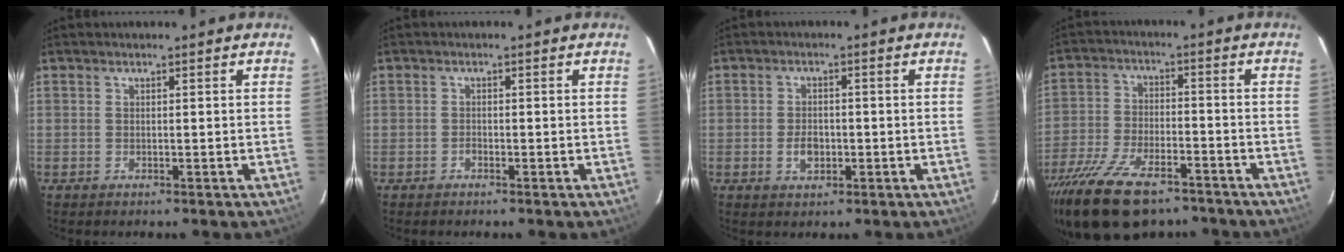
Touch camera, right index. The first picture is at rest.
{"total": 0.7, "force": [-0.6, 0.4, 0.2], "torque": [-0.002, 0.001, -0.013]}
{"total": 3.6, "force": [-1.1, 2.4, 2.5], "torque": [-0.046, 0.000, -0.016]}
{"total": 18.9, "force": [-13.6, 7.9, 10.4], "torque": [-0.229, -0.035, -0.234]}